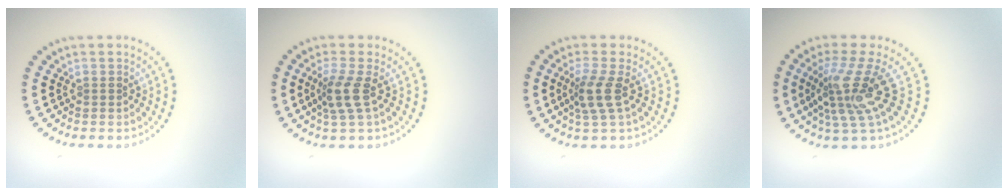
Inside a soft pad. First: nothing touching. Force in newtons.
{"total": 2.5, "press": 1.9, "slide": 1.6}
{"total": 2.7, "press": 2.0, "slide": 1.8}
{"total": 4.6, "press": 3.0, "slide": 3.4}